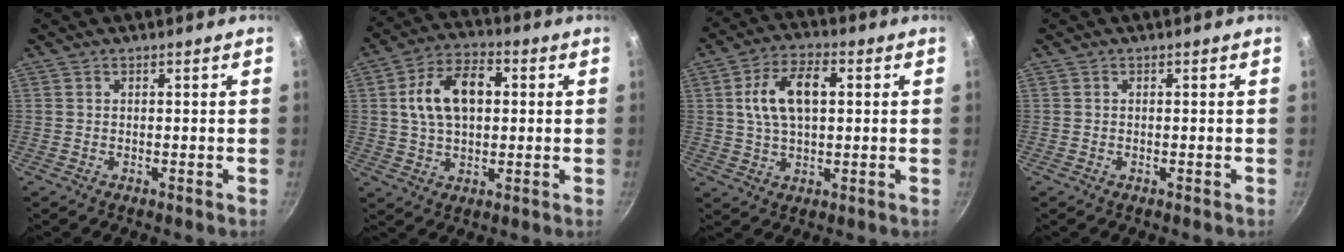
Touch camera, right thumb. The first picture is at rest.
{"total": 12.8, "force": [2.0, 8.0, 9.8], "torque": [-0.151, 0.019, 0.026]}
{"total": 11.3, "force": [2.0, 6.2, 9.2], "torque": [-0.158, 0.015, 0.032]}
{"total": 0.0}